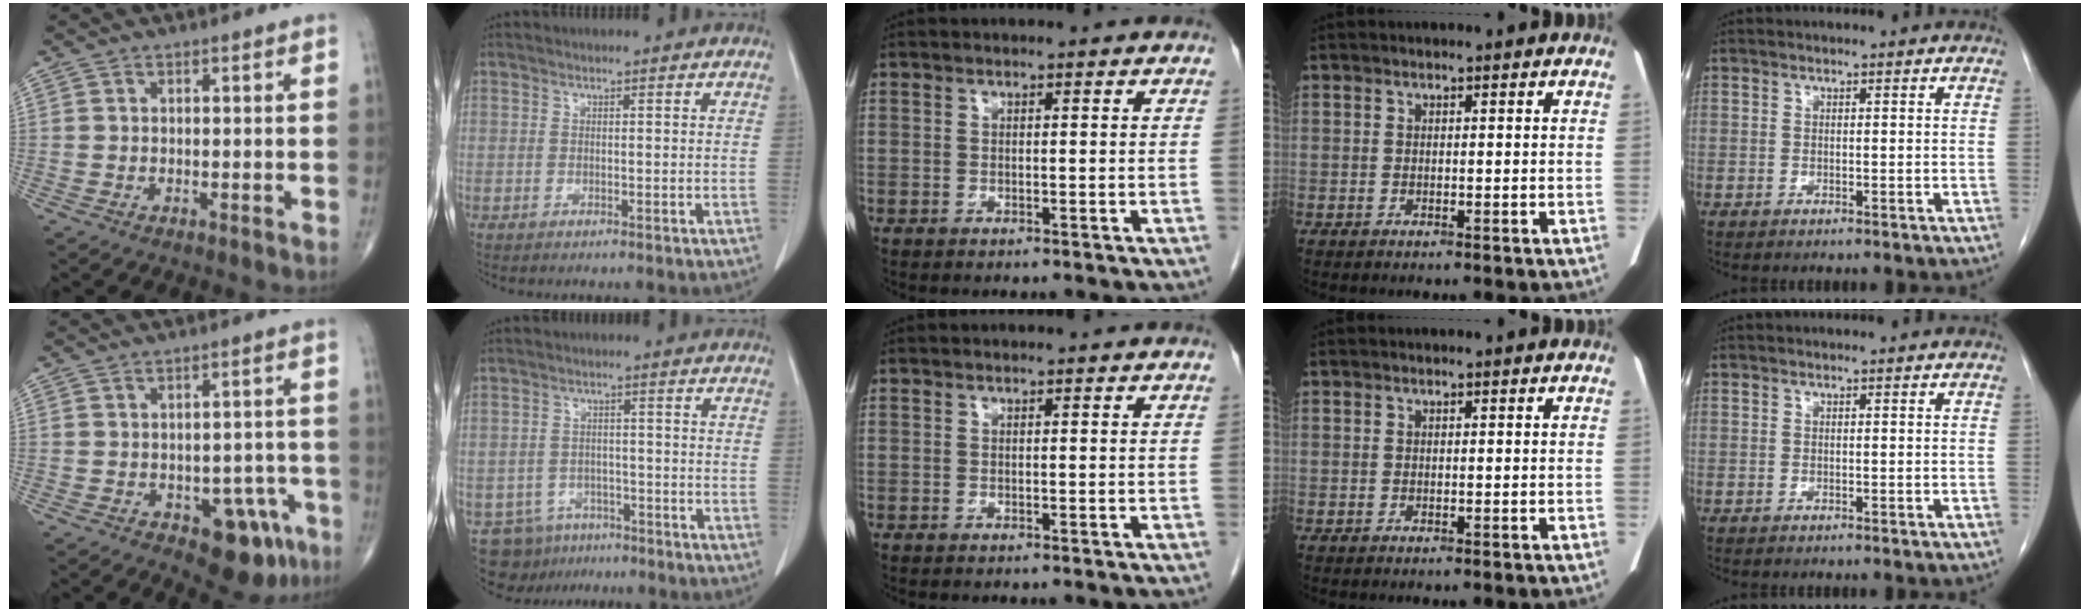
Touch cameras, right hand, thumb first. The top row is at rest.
{"thumb": {"total": 9.7, "force": [-4.7, 5.4, 6.6], "torque": [-0.042, 0.027, -0.052]}, "index": {"total": 7.5, "force": [-5.1, 5.5, 0.7], "torque": [-0.011, 0.018, -0.069]}}